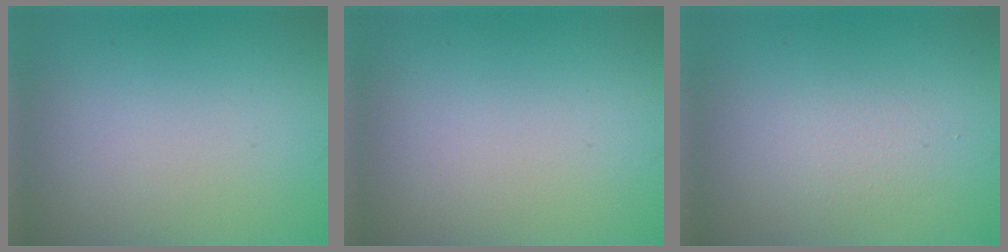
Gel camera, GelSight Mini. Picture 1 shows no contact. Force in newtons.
{"total": 0.0}
{"total": 1.3, "press": 1.3, "slide": 0.1}